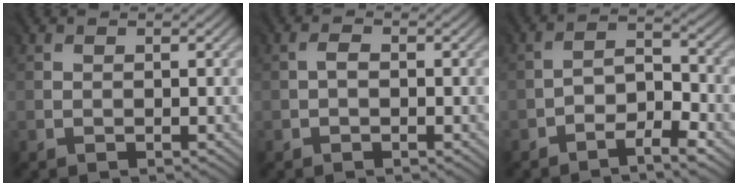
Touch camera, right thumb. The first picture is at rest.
{"total": 1.1, "force": [-0.2, 0.7, 0.8], "torque": [-0.015, 0.001, -0.003]}
{"total": 5.9, "force": [-4.0, 1.9, 3.9], "torque": [-0.058, 0.004, -0.072]}